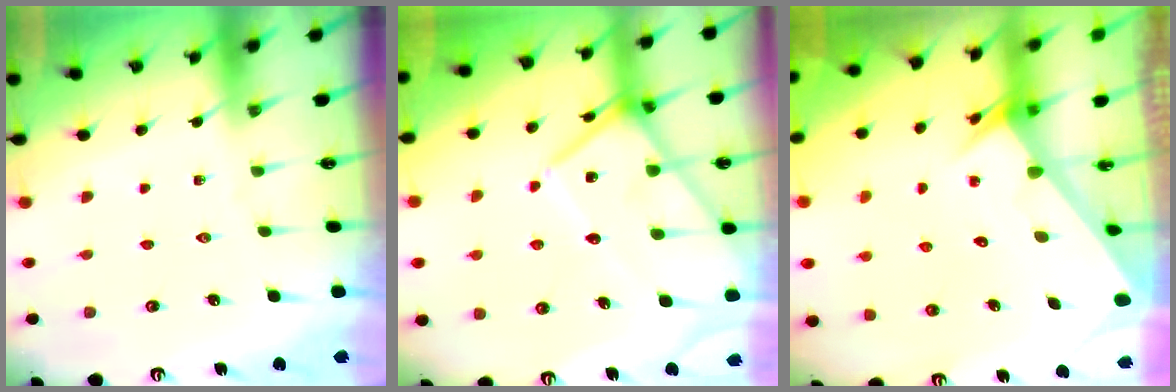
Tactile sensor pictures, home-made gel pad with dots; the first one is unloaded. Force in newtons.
{"total": 14.7, "press": 14.6, "slide": 1.1}
{"total": 2.3, "press": 2.3, "slide": 0.1}